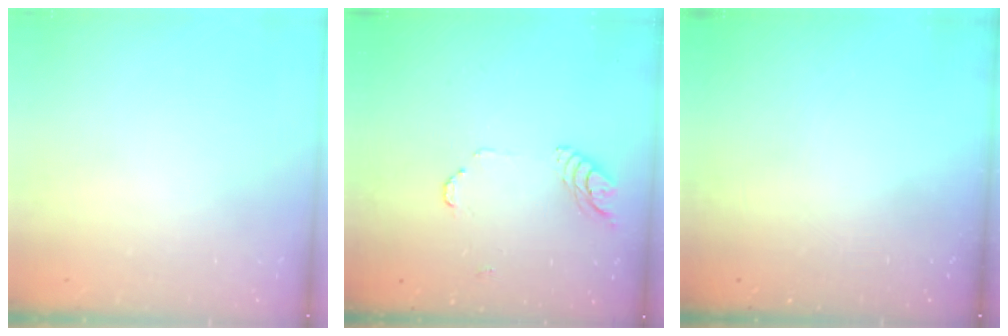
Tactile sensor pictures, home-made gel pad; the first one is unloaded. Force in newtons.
{"total": 6.8, "press": 6.8, "slide": 0.8}
{"total": 0.0}